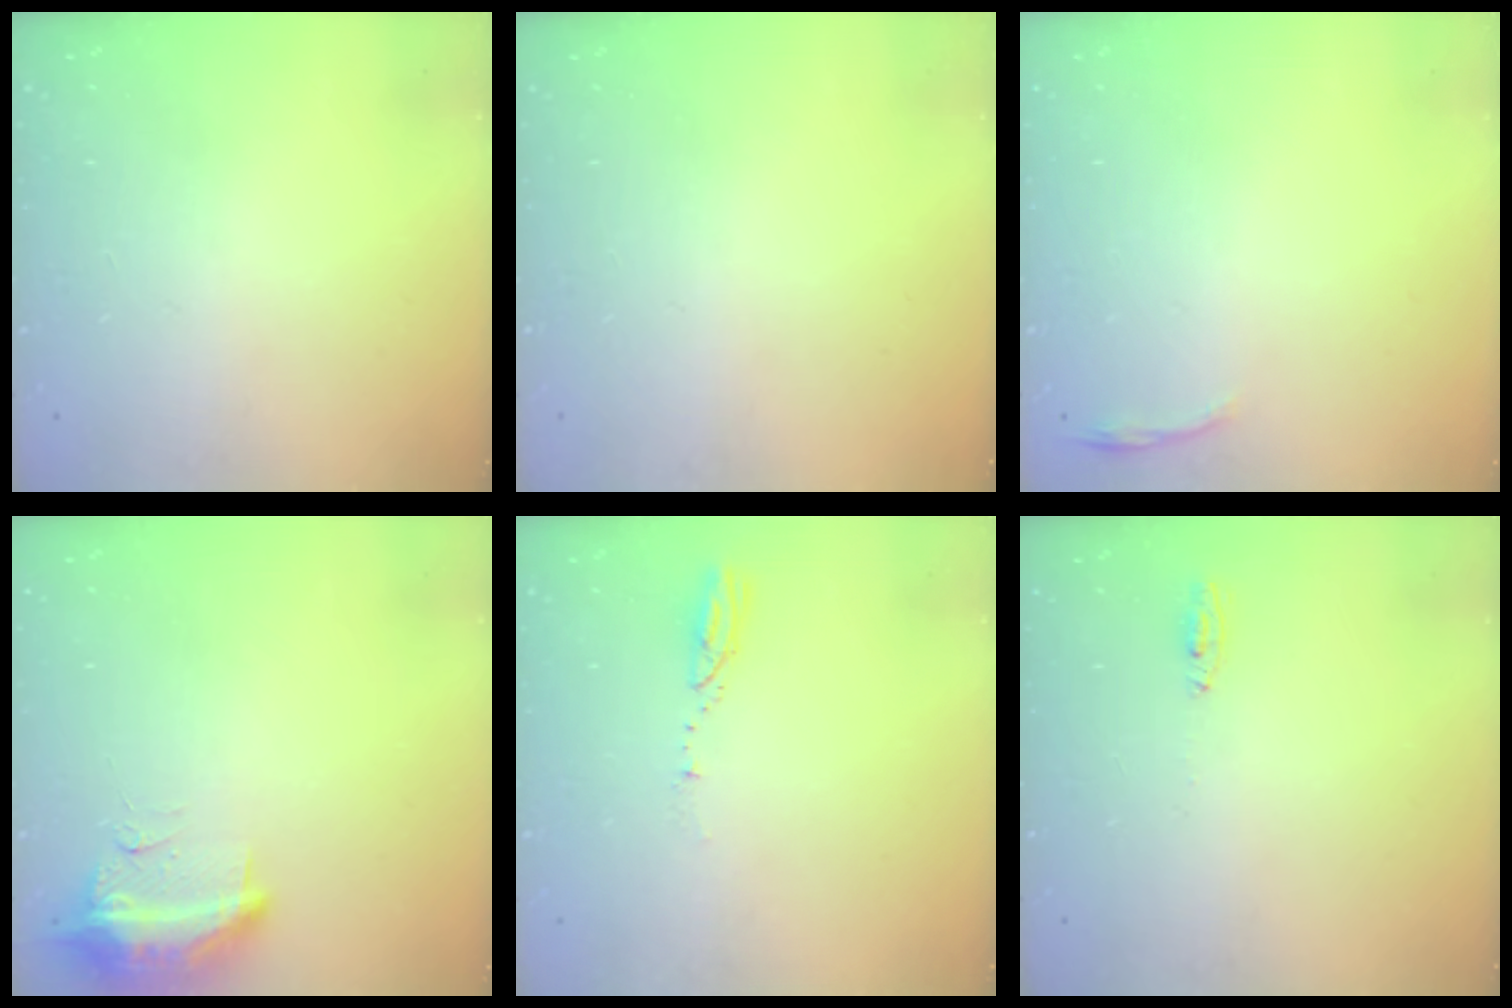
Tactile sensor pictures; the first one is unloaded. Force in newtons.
{"total": 0.0}
{"total": 3.6, "press": 3.5, "slide": 0.7}
{"total": 19.1, "press": 13.0, "slide": 14.0}
{"total": 3.1, "press": 3.1, "slide": 0.3}
{"total": 4.2, "press": 2.6, "slide": 3.3}